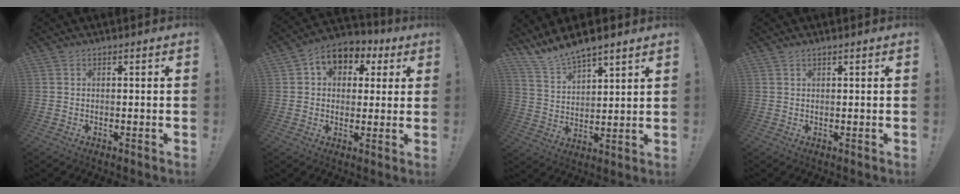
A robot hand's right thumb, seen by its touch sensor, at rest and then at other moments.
{"total": 8.3, "force": [3.1, 6.6, 3.9], "torque": [-0.052, -0.012, 0.061]}
{"total": 9.4, "force": [9.0, 1.9, 2.1], "torque": [-0.059, -0.074, 0.168]}
{"total": 0.8, "force": [0.7, 0.0, 0.4], "torque": [-0.011, 0.002, 0.013]}